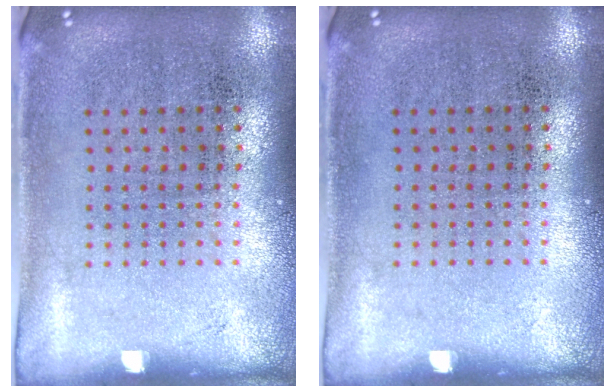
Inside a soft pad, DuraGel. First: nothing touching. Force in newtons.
{"total": 0.0}